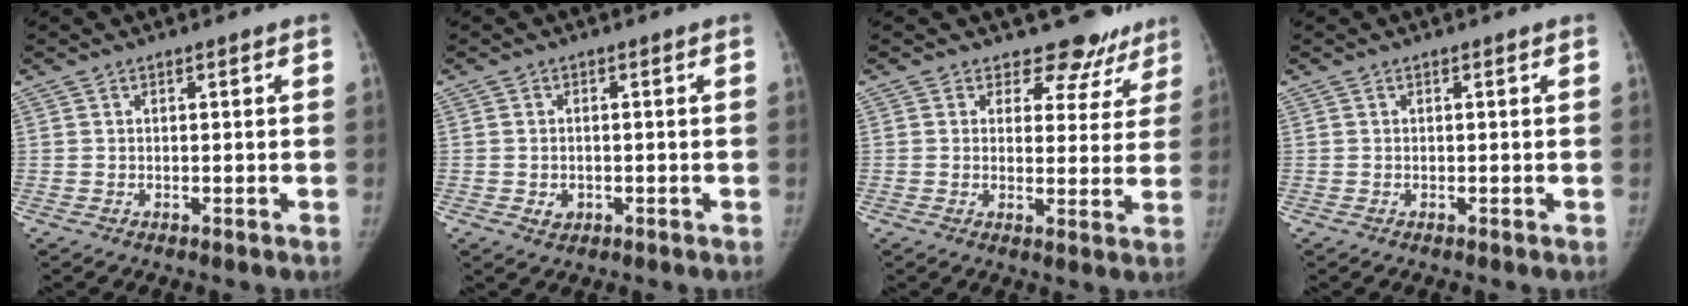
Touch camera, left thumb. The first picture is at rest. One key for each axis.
{"total": 2.2, "fx": -0.6, "fy": 1.9, "fz": 0.9, "tx": -0.004, "ty": 0.002, "tz": -0.003}
{"total": 9.5, "fx": 8.0, "fy": 5.1, "fz": 0.5, "tx": 0.047, "ty": -0.049, "tz": 0.074}
{"total": 0.0}